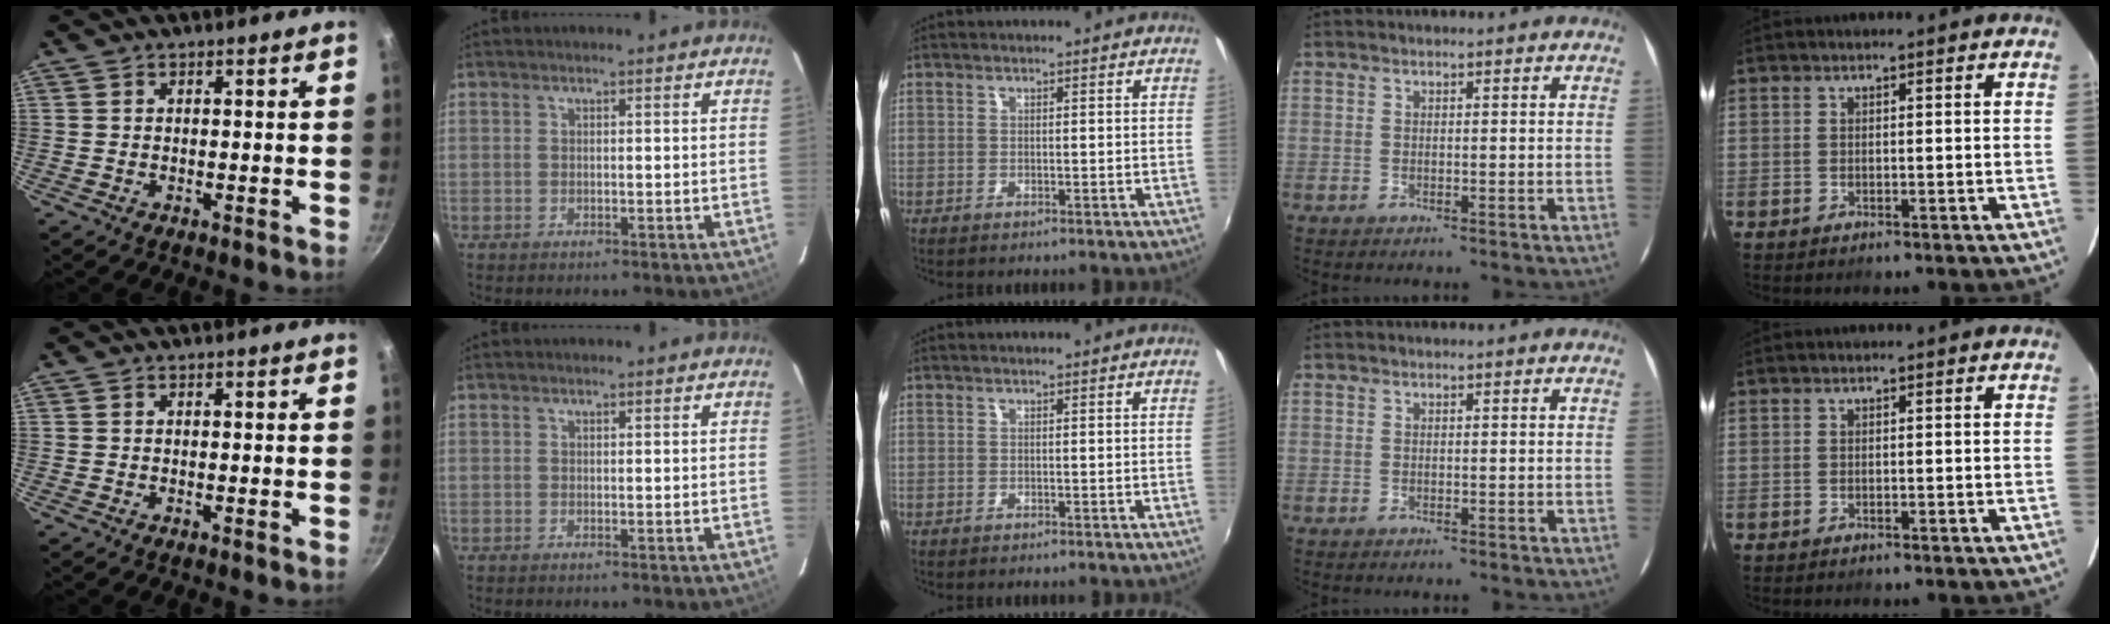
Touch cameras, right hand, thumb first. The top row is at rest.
{}